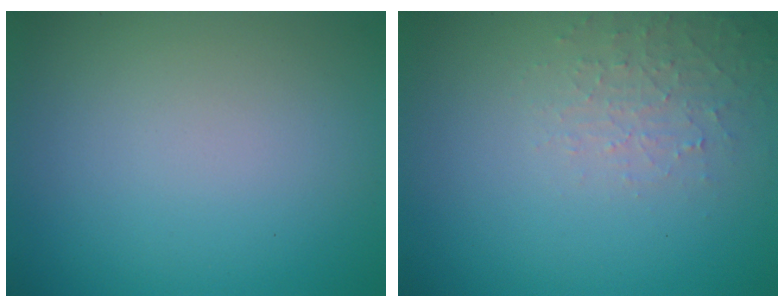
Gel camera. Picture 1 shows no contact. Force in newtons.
{"total": 2.1, "press": 2.0, "slide": 0.5}